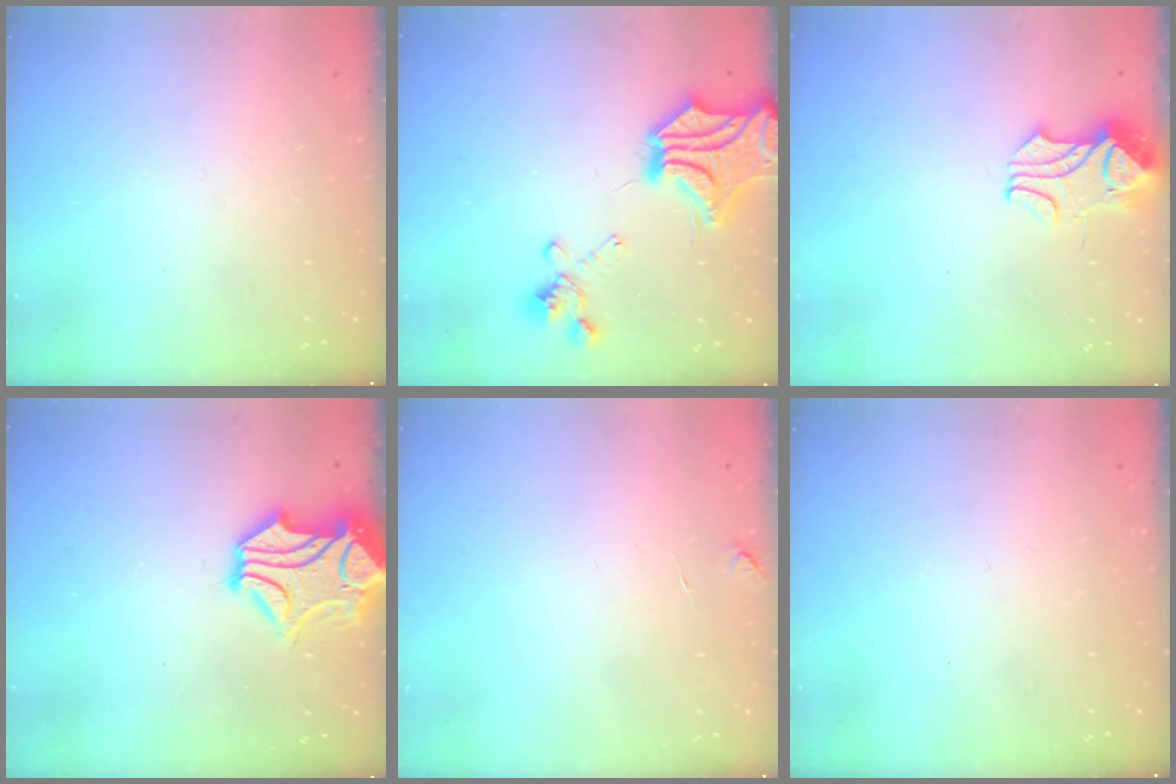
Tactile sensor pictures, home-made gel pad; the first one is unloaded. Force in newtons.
{"total": 5.9, "press": 5.1, "slide": 3.1}
{"total": 2.1, "press": 1.9, "slide": 0.9}
{"total": 2.0, "press": 1.6, "slide": 1.1}
{"total": 1.3, "press": 1.2, "slide": 0.5}
{"total": 0.0}